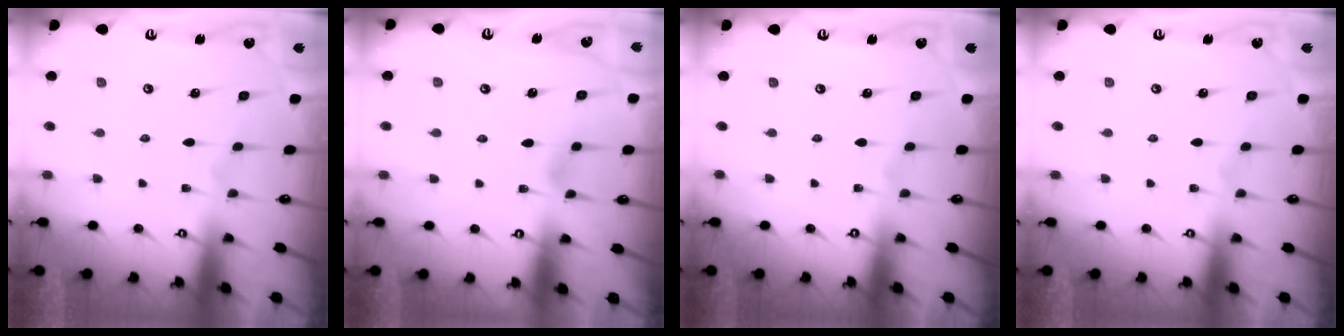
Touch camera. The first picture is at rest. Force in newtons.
{"total": 4.7, "press": 4.6, "slide": 0.4}
{"total": 0.0}
{"total": 0.0}